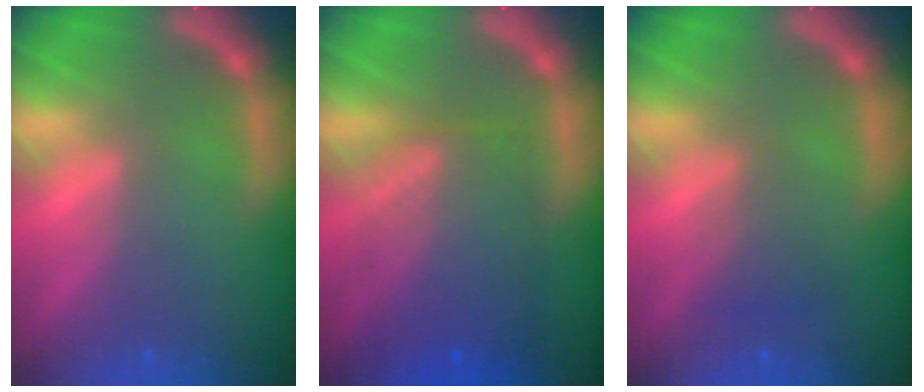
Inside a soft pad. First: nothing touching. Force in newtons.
{"total": 7.5}
{"total": 2.0}